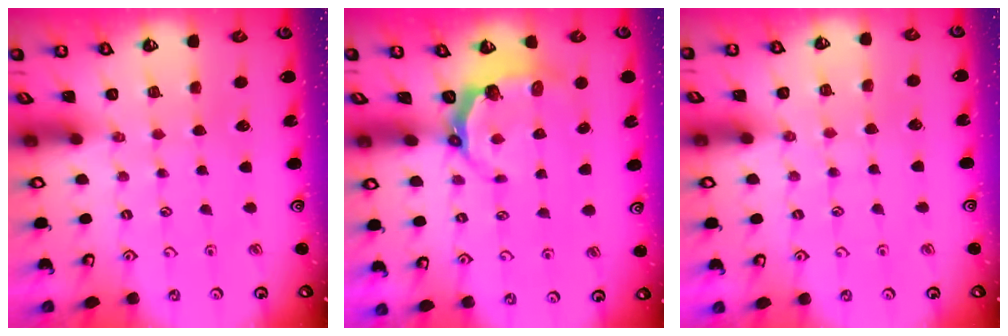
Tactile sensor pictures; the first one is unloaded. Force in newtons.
{"total": 4.8, "press": 3.3, "slide": 3.4}
{"total": 2.9, "press": 2.9, "slide": 0.5}